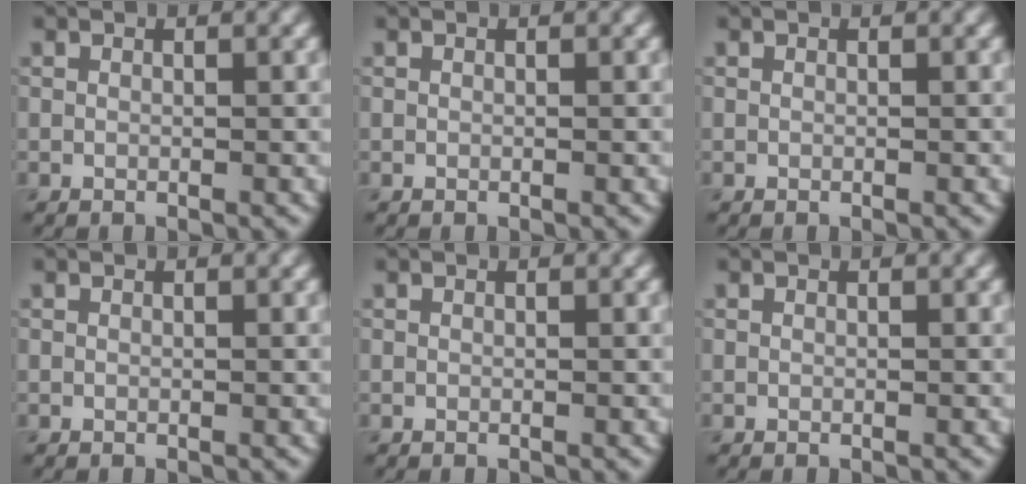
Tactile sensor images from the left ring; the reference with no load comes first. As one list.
[{"total": 0.0}, {"total": 0.0}, {"total": 0.0}, {"total": 0.0}, {"total": 0.0}]